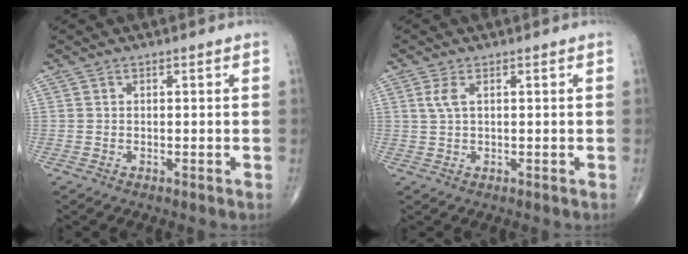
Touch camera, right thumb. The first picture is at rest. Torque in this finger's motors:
{"motor_torque": [-0.41, 0.38, 0.13, -0.03, 0.01]}